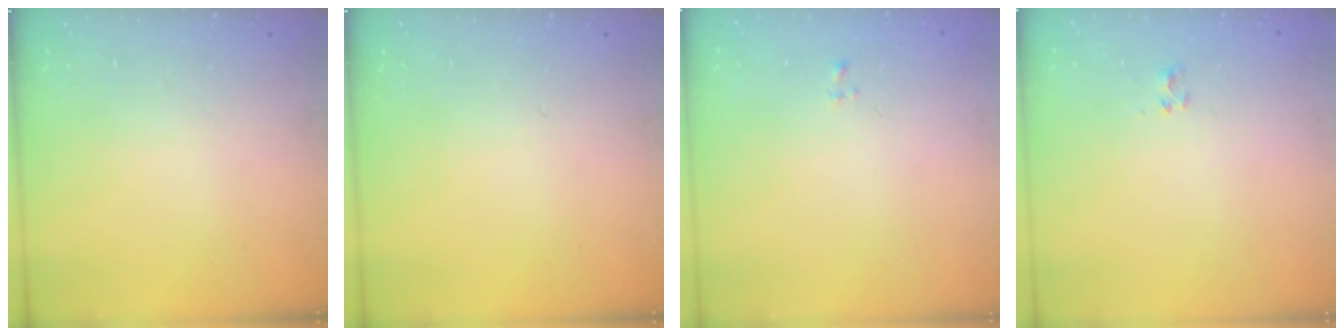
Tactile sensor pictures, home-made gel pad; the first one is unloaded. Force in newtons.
{"total": 0.0}
{"total": 0.0}
{"total": 2.0, "press": 1.8, "slide": 1.0}